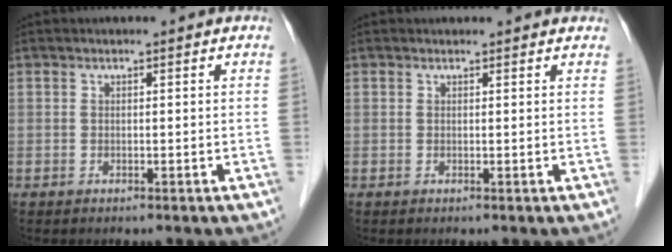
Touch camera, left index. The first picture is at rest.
{"total": 3.1, "force": [2.8, 0.9, 0.7], "torque": [-0.009, 0.016, 0.024]}